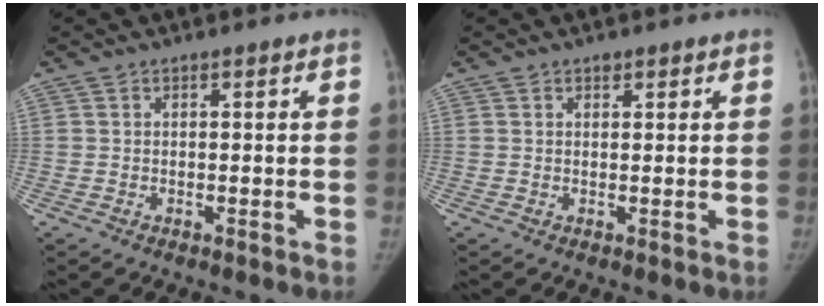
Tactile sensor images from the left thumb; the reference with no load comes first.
{"total": 1.0, "force": [0.7, 0.6, 0.3], "torque": [0.001, -0.004, 0.009]}